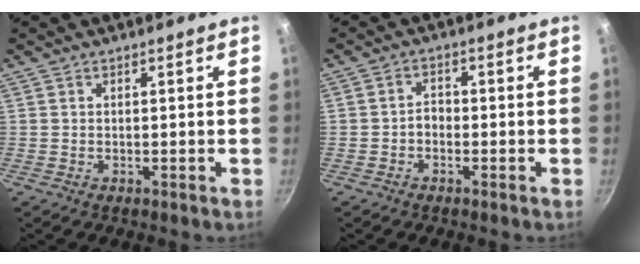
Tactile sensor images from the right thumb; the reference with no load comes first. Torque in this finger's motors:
{"motor_torque": [-0.03, -0.18, 0.41, 0.05, 0.01]}